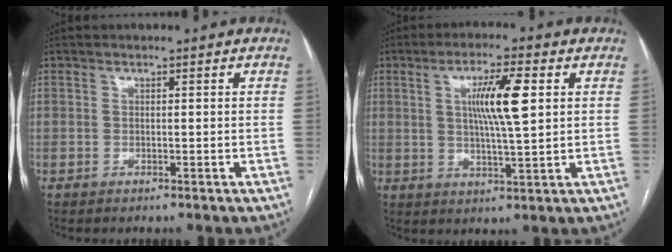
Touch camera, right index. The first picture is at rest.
{"total": 8.6, "force": [2.1, 0.6, 8.3], "torque": [-0.150, 0.001, 0.038]}